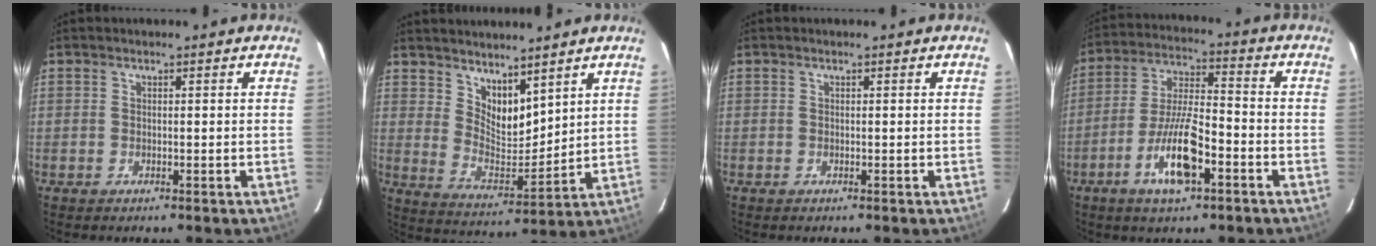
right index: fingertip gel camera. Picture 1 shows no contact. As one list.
[{"total": 8.8, "force": [6.5, 3.9, 4.5], "torque": [-0.068, -0.009, 0.127]}, {"total": 0.0}, {"total": 12.1, "force": [-5.7, 3.4, 10.1], "torque": [-0.206, -0.003, -0.106]}]